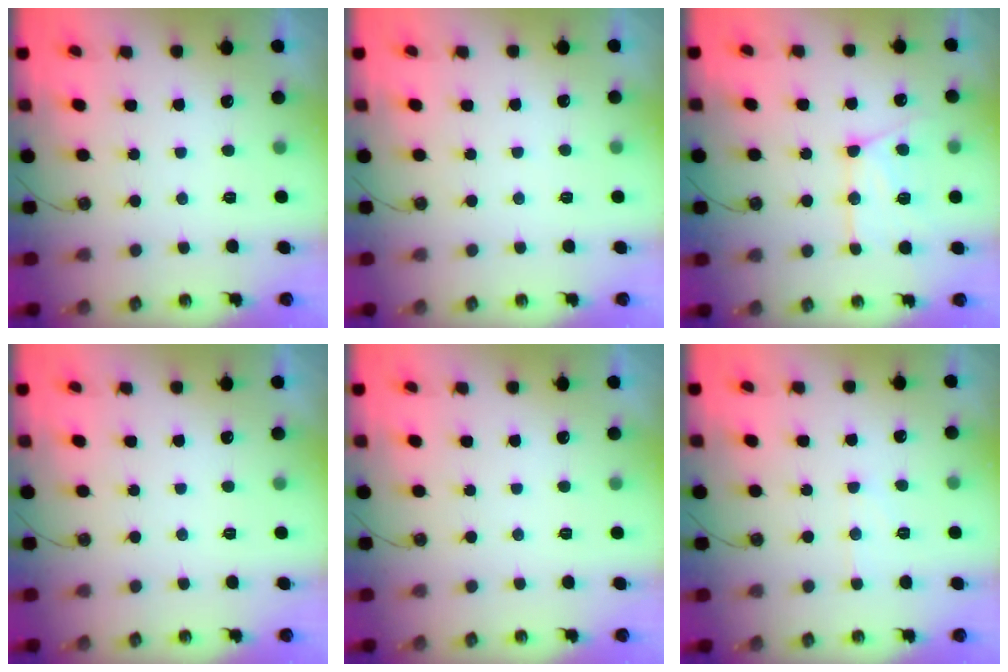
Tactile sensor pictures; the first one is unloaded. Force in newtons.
{"total": 2.0, "press": 1.9, "slide": 0.5}
{"total": 14.0, "press": 14.0, "slide": 1.4}
{"total": 0.0}
{"total": 0.0}
{"total": 6.1, "press": 6.1, "slide": 0.4}